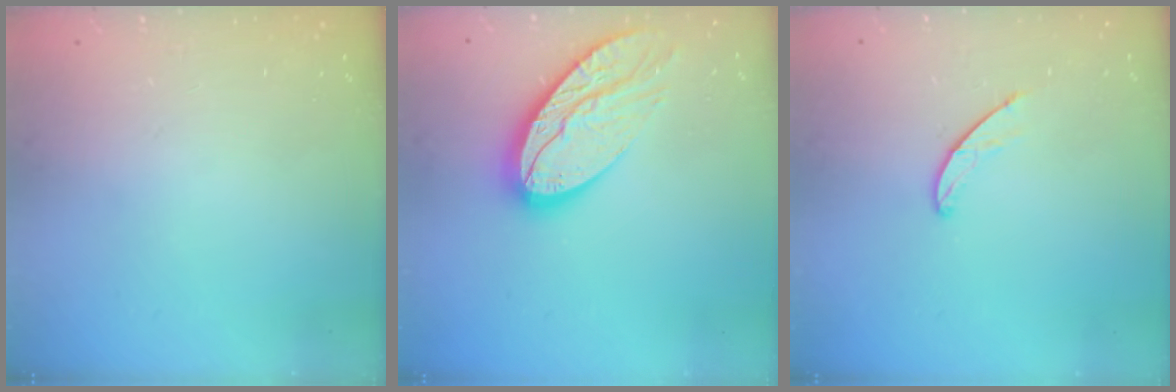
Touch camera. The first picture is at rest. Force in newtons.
{"total": 14.9, "press": 14.9, "slide": 1.1}
{"total": 5.0, "press": 5.0, "slide": 0.4}